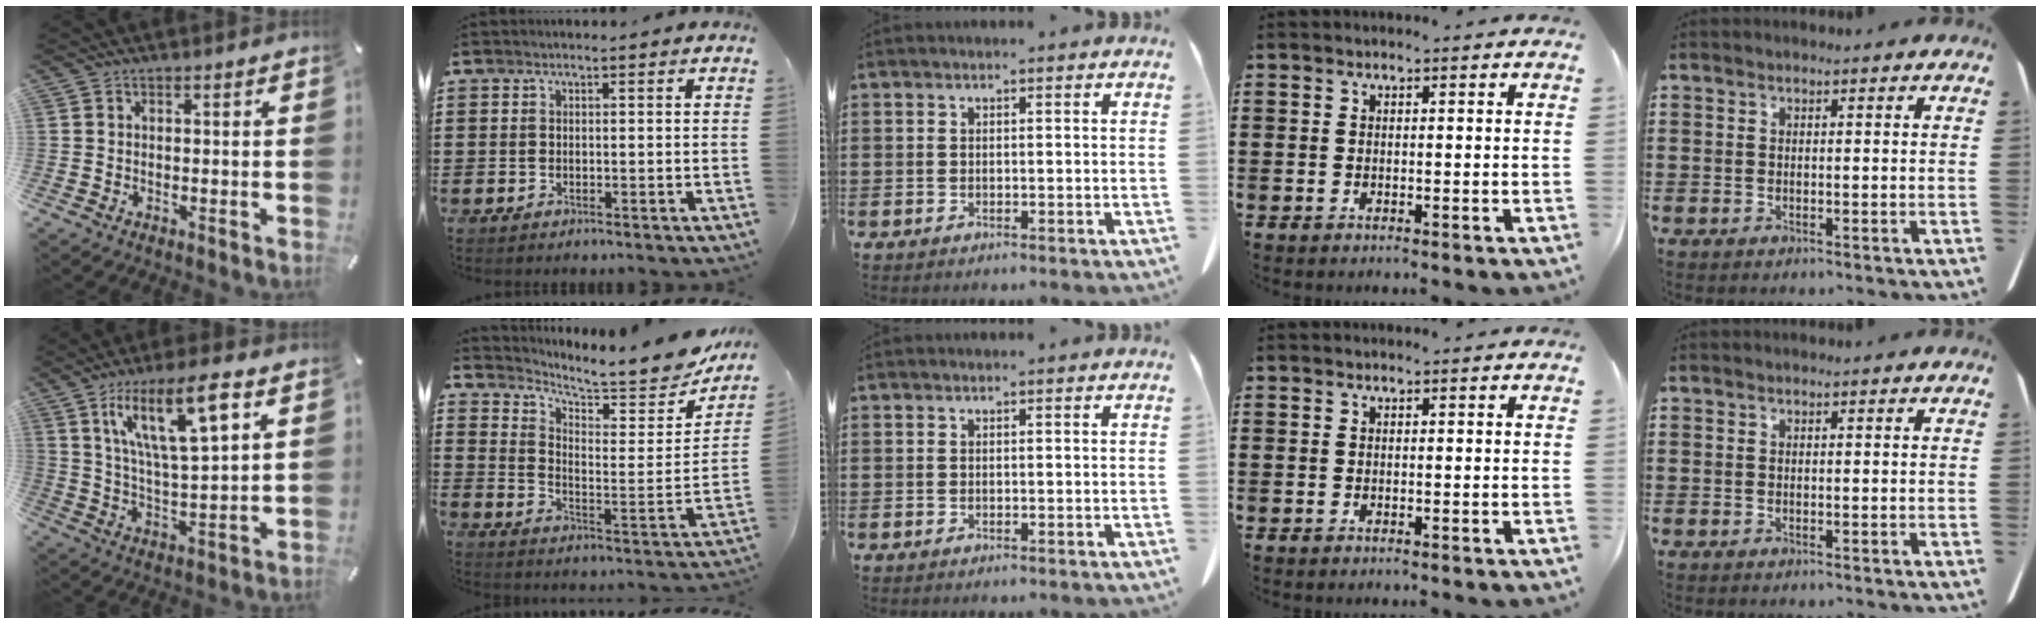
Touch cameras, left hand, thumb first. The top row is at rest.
{"thumb": {"total": 15.7, "force": [8.5, 4.6, 12.4], "torque": [-0.229, -0.022, 0.138]}, "index": {"total": 6.6, "force": [6.2, 0.7, 2.0], "torque": [-0.055, -0.053, 0.103]}}